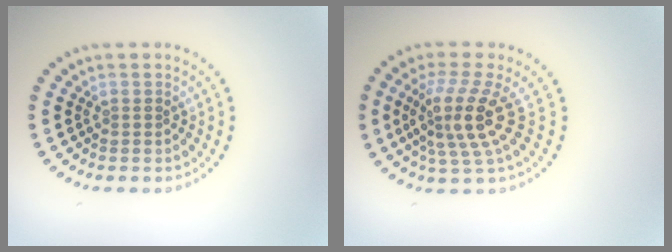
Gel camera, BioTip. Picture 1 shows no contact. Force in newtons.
{"total": 4.4, "press": 3.2, "slide": 3.0}